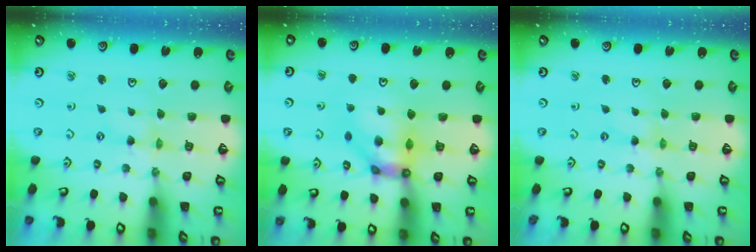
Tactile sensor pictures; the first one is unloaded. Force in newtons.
{"total": 11.3, "press": 11.2, "slide": 1.1}
{"total": 0.0}